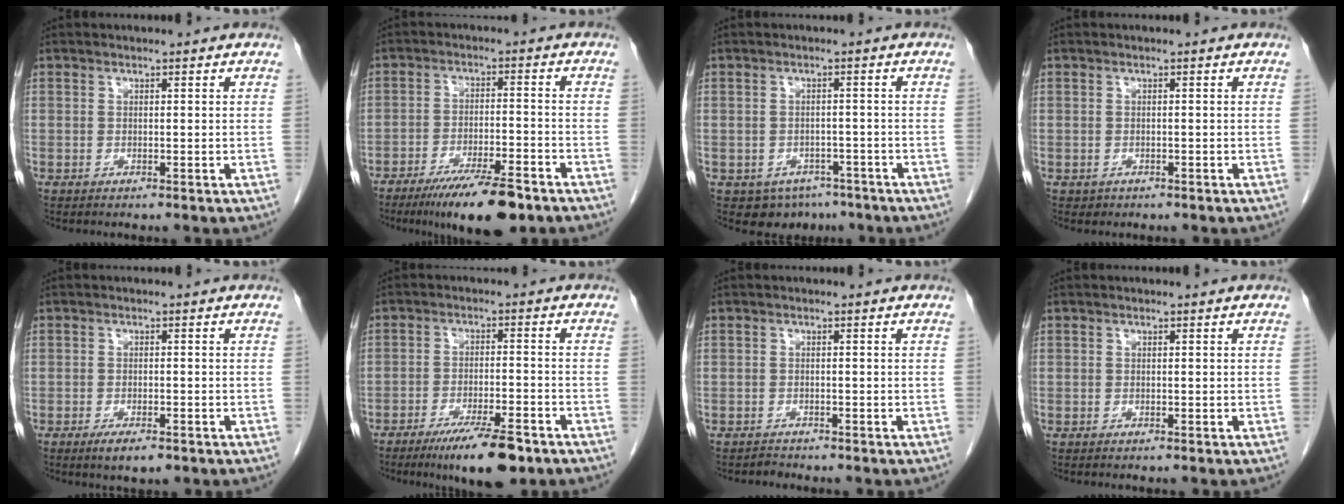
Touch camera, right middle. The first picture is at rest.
{"total": 11.3, "force": [-8.1, 1.9, 7.7], "torque": [-0.122, -0.021, -0.133]}
{"total": 5.7, "force": [-4.0, 3.9, 1.2], "torque": [-0.004, 0.009, -0.050]}
{"total": 0.8, "force": [-0.4, 0.7, 0.1], "torque": [-0.007, 0.002, -0.002]}
{"total": 3.4, "force": [-2.2, 1.0, 2.5], "torque": [-0.044, -0.004, -0.032]}
{"total": 9.7, "force": [-6.7, 1.6, 6.8], "torque": [-0.108, -0.016, -0.106]}
{"total": 0.9, "force": [-0.8, 0.1, -0.4], "torque": [0.004, -0.004, -0.015]}
{"total": 0.0}